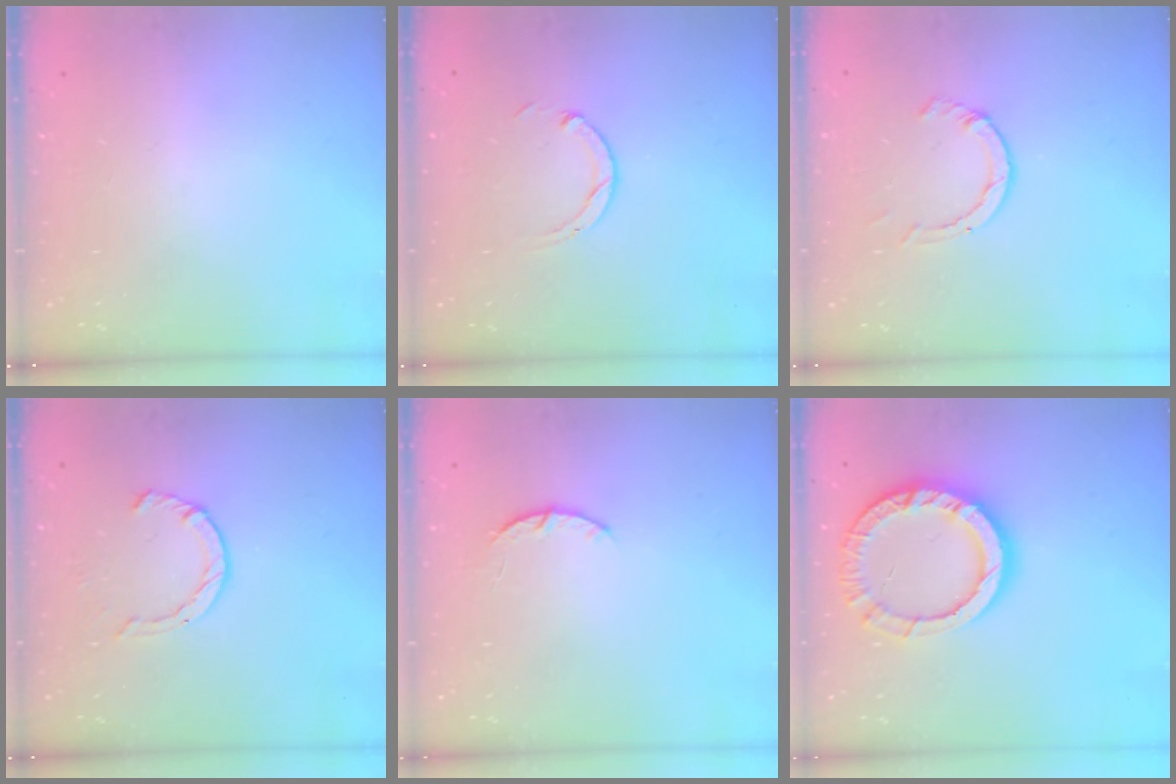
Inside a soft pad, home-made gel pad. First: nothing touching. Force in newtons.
{"total": 3.0, "press": 2.9, "slide": 0.4}
{"total": 2.3, "press": 2.3, "slide": 0.3}
{"total": 2.4, "press": 2.4, "slide": 0.2}
{"total": 3.0, "press": 2.9, "slide": 0.5}
{"total": 14.0, "press": 14.0, "slide": 1.2}